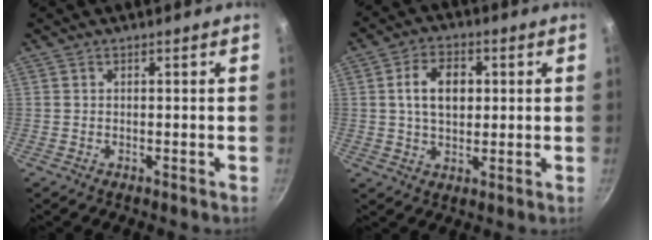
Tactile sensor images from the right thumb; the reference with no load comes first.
{"total": 8.8, "force": [1.4, 5.9, 6.3], "torque": [-0.089, 0.007, 0.020]}